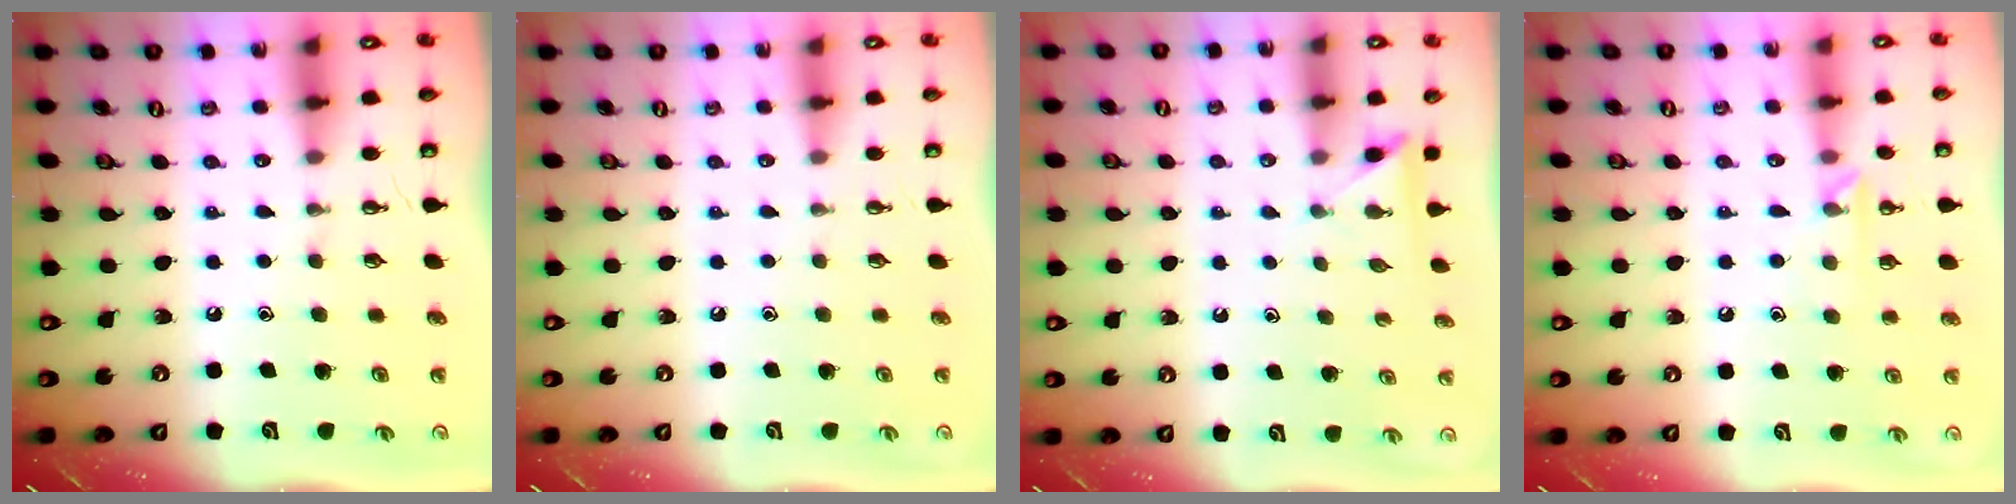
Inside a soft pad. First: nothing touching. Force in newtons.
{"total": 0.0}
{"total": 2.7, "press": 2.7, "slide": 0.2}
{"total": 5.0, "press": 4.9, "slide": 0.7}